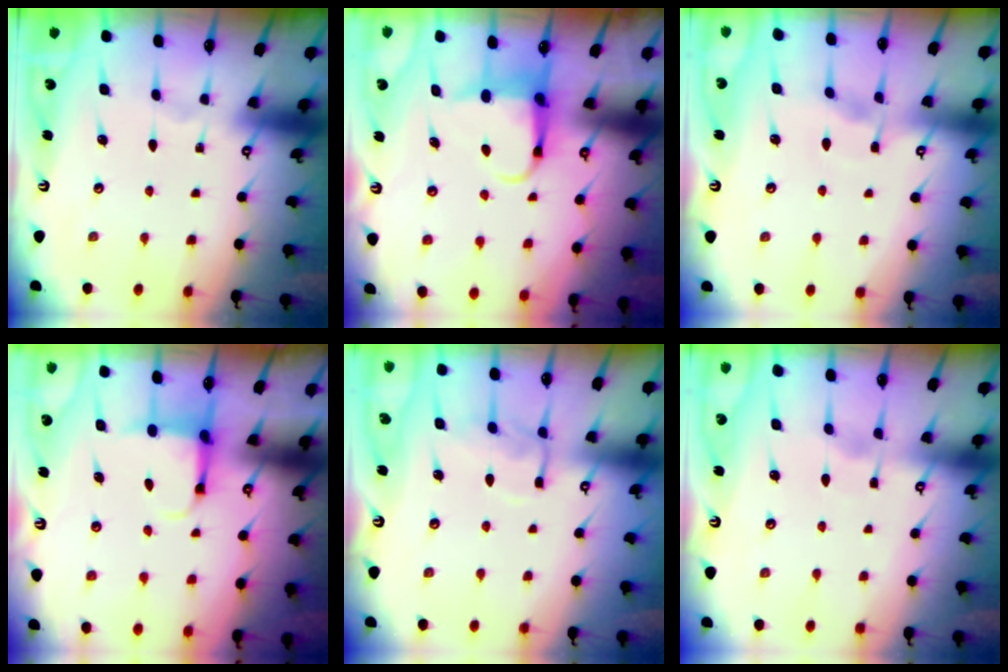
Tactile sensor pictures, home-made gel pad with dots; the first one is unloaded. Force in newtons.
{"total": 4.9, "press": 4.9, "slide": 0.2}
{"total": 2.9, "press": 2.9, "slide": 0.5}
{"total": 3.9, "press": 3.7, "slide": 1.2}
{"total": 8.7, "press": 8.7, "slide": 0.6}
{"total": 2.6, "press": 2.5, "slide": 0.2}